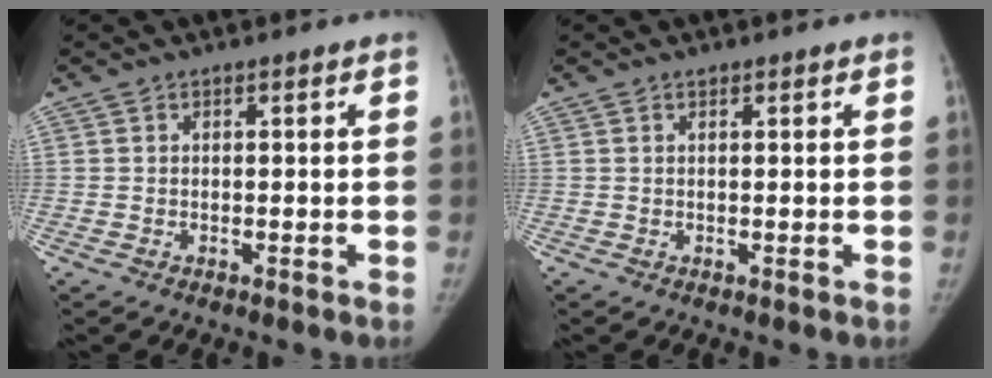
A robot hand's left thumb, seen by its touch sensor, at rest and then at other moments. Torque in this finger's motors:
{"motor_torque": [0.05, -0.17, 0.25, -0.38, 0.02]}